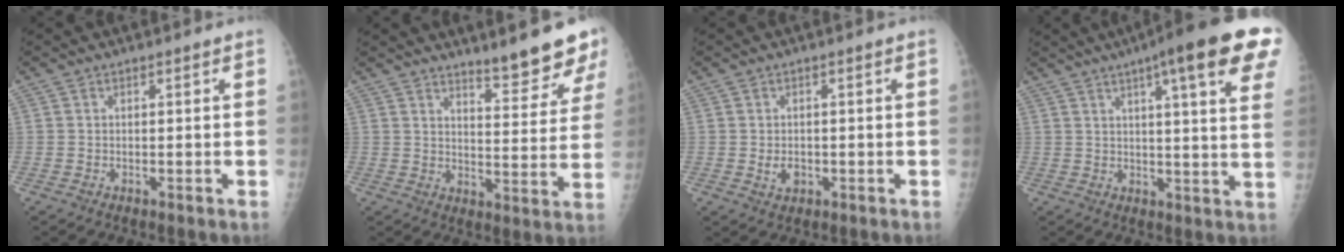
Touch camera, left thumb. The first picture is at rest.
{"total": 10.5, "force": [8.5, 1.7, 5.9], "torque": [-0.051, -0.065, 0.121]}
{"total": 2.4, "force": [-0.4, 1.8, 1.5], "torque": [-0.018, 0.000, 0.000]}
{"total": 20.1, "force": [11.0, 3.0, 16.5], "torque": [-0.216, -0.014, 0.133]}